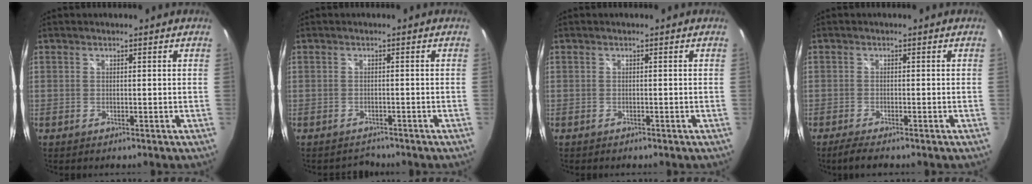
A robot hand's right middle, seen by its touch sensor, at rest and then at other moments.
{"total": 3.6, "force": [-3.4, 1.0, -0.6], "torque": [0.004, 0.008, -0.056]}
{"total": 0.7, "force": [-0.6, 0.4, 0.1], "torque": [-0.005, -0.001, -0.009]}
{"total": 2.8, "force": [-2.4, 0.2, 1.5], "torque": [-0.041, -0.008, -0.043]}